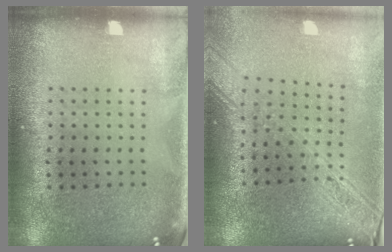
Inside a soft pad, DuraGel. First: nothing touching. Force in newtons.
{"total": 2.1, "press": 1.8, "slide": 1.1}